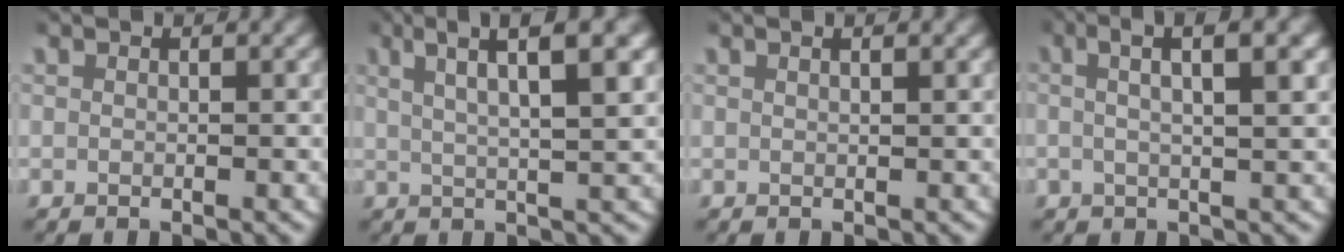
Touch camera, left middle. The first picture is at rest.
{"total": 6.6, "force": [3.9, 0.9, 5.2], "torque": [-0.076, 0.021, 0.055]}
{"total": 0.7, "force": [0.5, -0.1, 0.6], "torque": [-0.008, 0.003, 0.007]}
{"total": 5.2, "force": [2.6, 1.0, 4.4], "torque": [-0.068, 0.023, 0.033]}